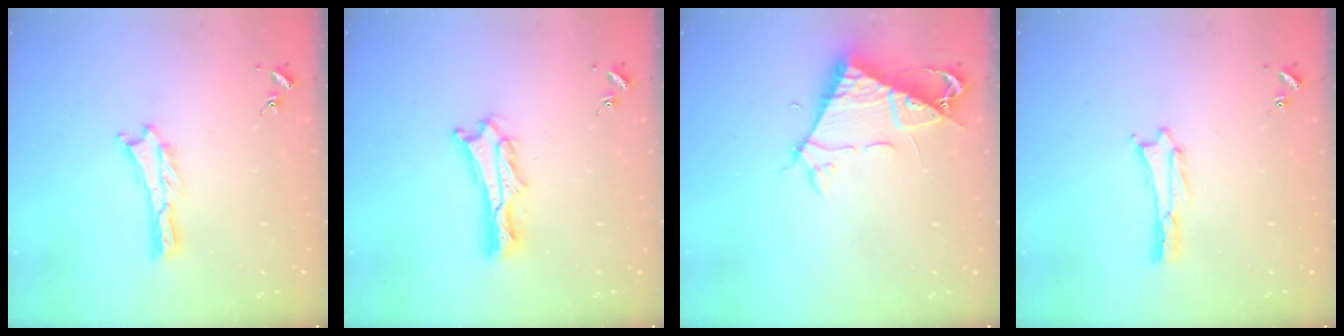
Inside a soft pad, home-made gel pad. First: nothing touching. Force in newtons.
{"total": 3.9, "press": 3.9, "slide": 0.4}
{"total": 7.6, "press": 7.6, "slide": 1.0}
{"total": 1.1, "press": 1.1, "slide": 0.1}